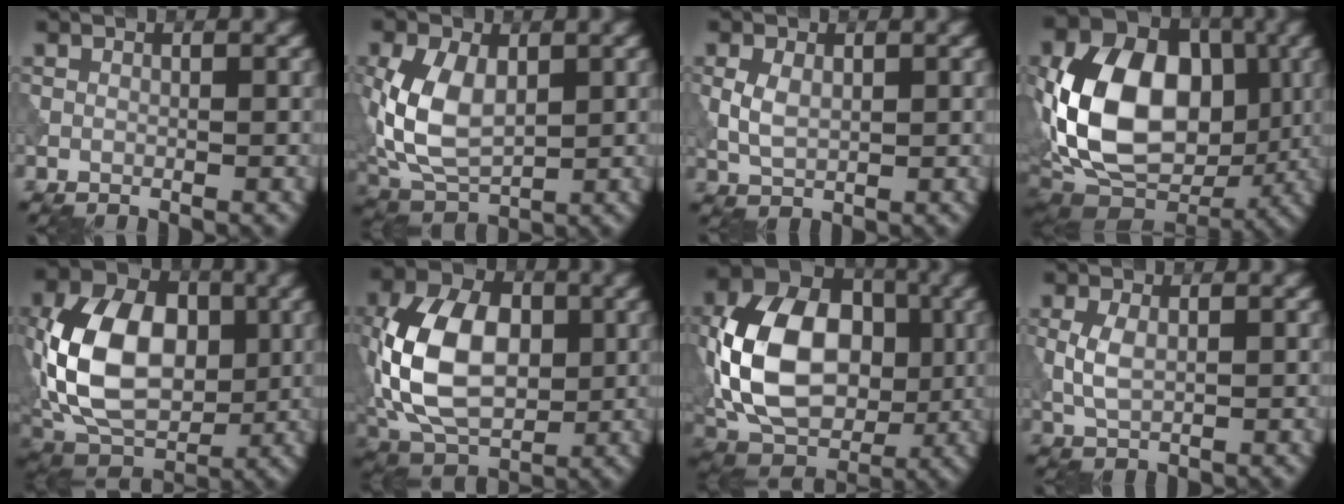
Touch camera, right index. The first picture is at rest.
{"total": 7.7, "force": [0.8, 4.8, 6.0], "torque": [-0.139, 0.002, 0.013]}
{"total": 2.6, "force": [0.4, 1.7, 1.9], "torque": [-0.048, 0.000, 0.012]}
{"total": 14.4, "force": [0.2, 10.0, 10.3], "torque": [-0.197, 0.004, -0.012]}
{"total": 11.8, "force": [0.3, 8.1, 8.6], "torque": [-0.168, 0.008, -0.002]}
{"total": 11.6, "force": [0.1, 7.7, 8.8], "torque": [-0.185, 0.011, -0.006]}
{"total": 12.7, "force": [-0.1, 9.0, 8.9], "torque": [-0.174, 0.008, -0.007]}
{"total": 2.7, "force": [0.2, 1.5, 2.3], "torque": [-0.057, 0.000, 0.007]}